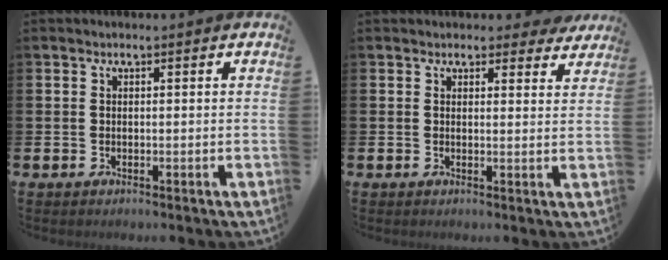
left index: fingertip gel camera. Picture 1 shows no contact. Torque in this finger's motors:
{"motor_torque": [1.10, -1.04, 0.40, 0.13]}